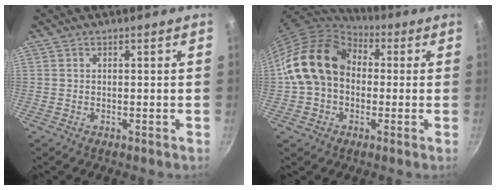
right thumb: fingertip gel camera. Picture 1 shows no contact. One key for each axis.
{"total": 16.1, "fx": 1.0, "fy": 12.3, "fz": 10.3, "tx": -0.153, "ty": 0.037, "tz": 0.007}